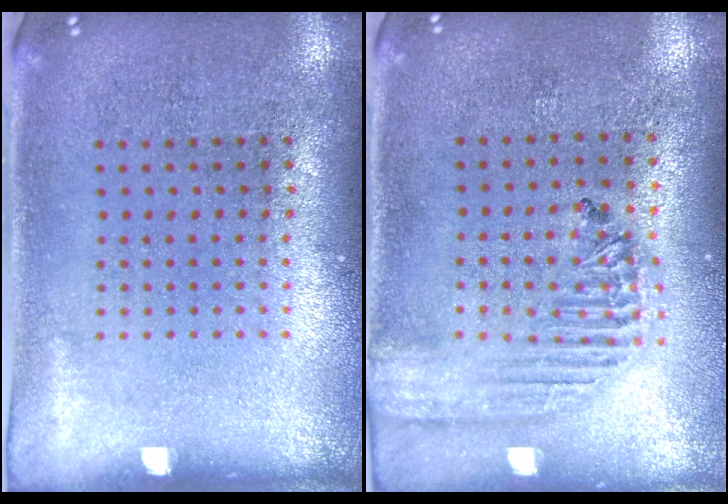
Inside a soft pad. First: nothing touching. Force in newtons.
{"total": 1.9, "press": 1.7, "slide": 0.8}